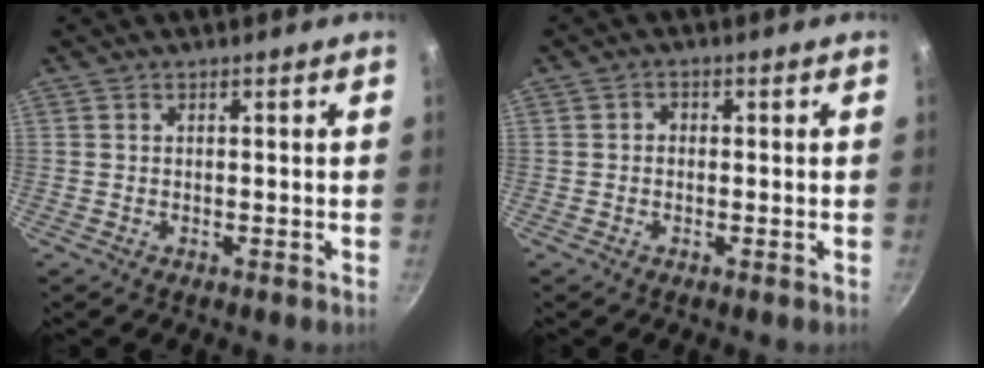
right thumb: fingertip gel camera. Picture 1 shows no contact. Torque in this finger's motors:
{"motor_torque": [-0.45, 0.23, 0.12, -0.27, 0.02]}